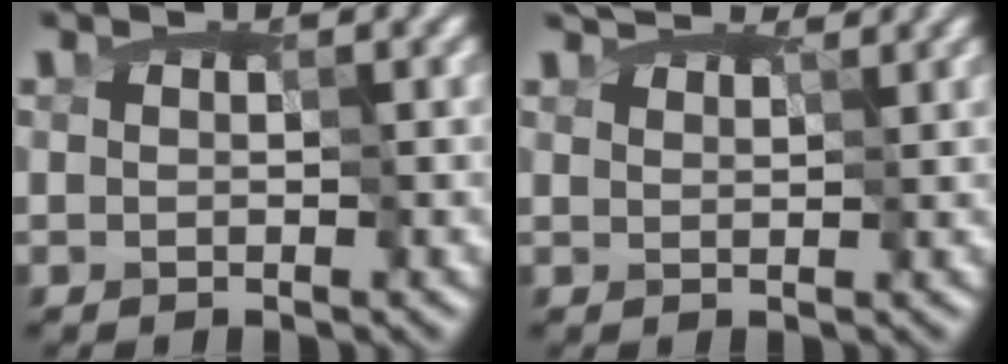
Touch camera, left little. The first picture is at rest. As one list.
[{"total": 4.2, "force": [3.7, 1.2, 1.6], "torque": [-0.045, 0.007, 0.052]}]